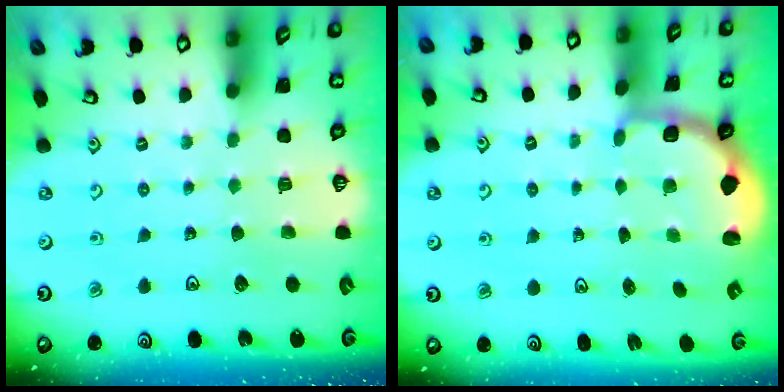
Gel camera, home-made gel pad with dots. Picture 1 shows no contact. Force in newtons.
{"total": 2.3, "press": 2.2, "slide": 0.6}